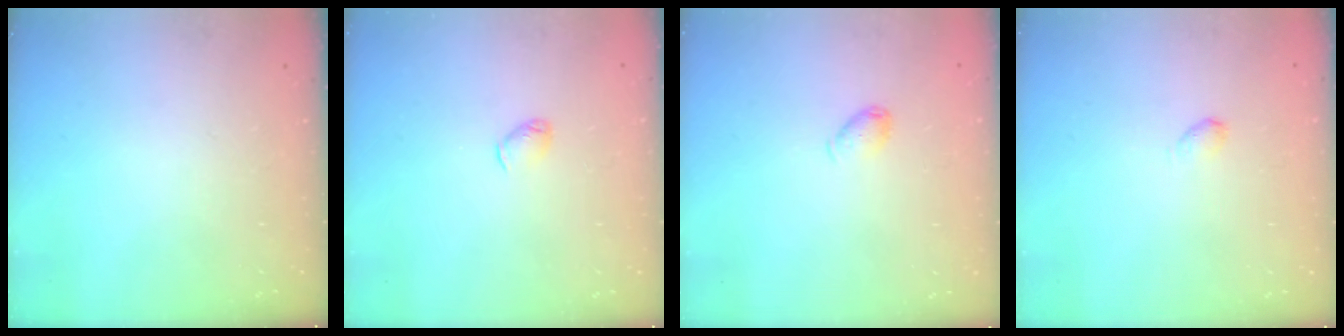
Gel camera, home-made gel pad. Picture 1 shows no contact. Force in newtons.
{"total": 2.9, "press": 2.9, "slide": 0.5}
{"total": 5.2, "press": 5.1, "slide": 0.8}
{"total": 2.9, "press": 2.9, "slide": 0.4}